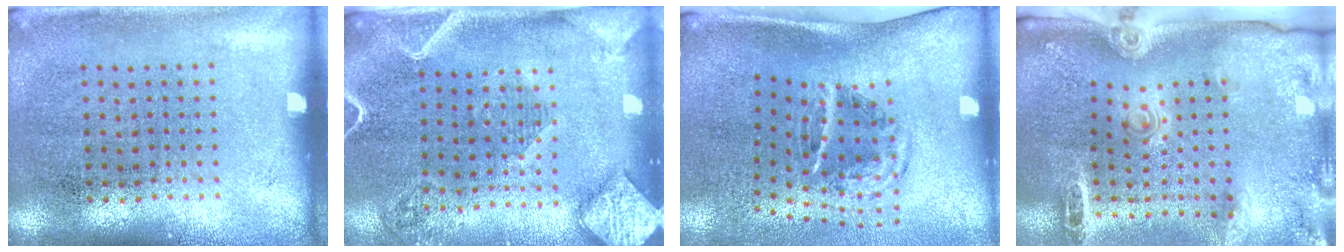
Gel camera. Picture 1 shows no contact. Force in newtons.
{"total": 2.6, "press": 2.1, "slide": 1.5}
{"total": 2.1, "press": 1.2, "slide": 1.7}
{"total": 3.0, "press": 2.1, "slide": 2.2}